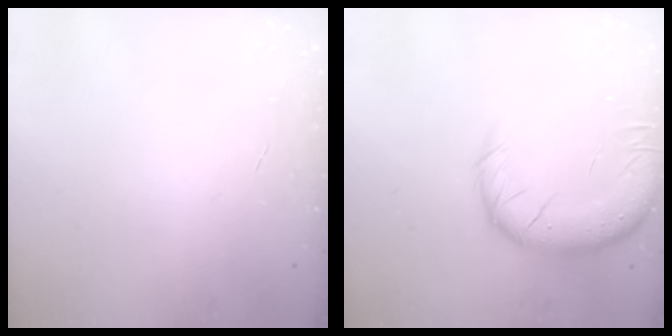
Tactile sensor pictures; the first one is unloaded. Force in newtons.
{"total": 14.0, "press": 13.6, "slide": 3.3}